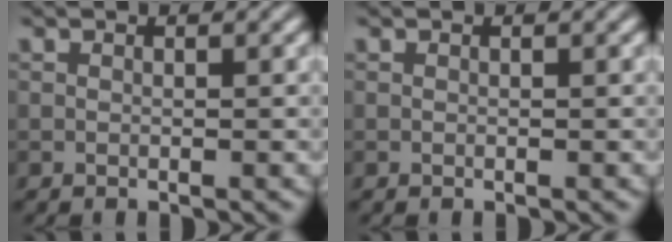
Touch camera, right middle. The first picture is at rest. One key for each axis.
{"total": 0.0}